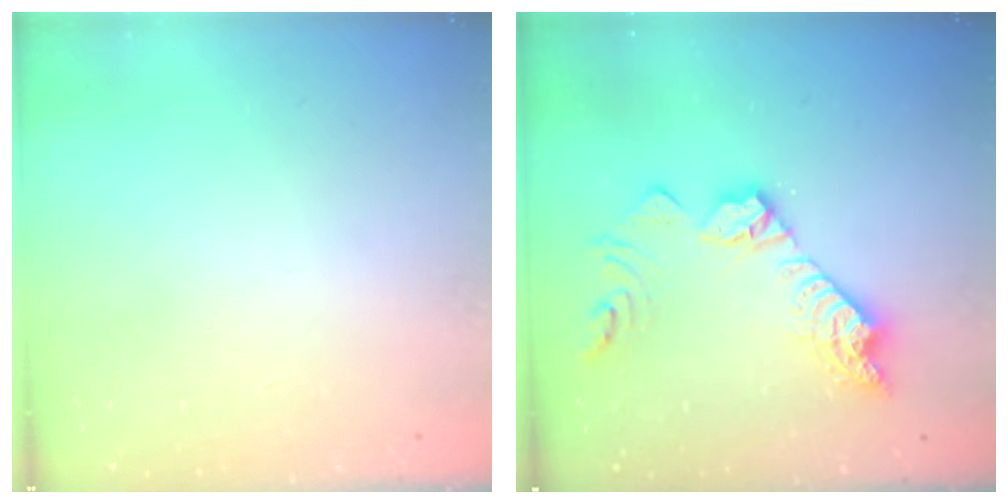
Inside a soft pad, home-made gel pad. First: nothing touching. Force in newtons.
{"total": 15.8, "press": 15.7, "slide": 1.1}